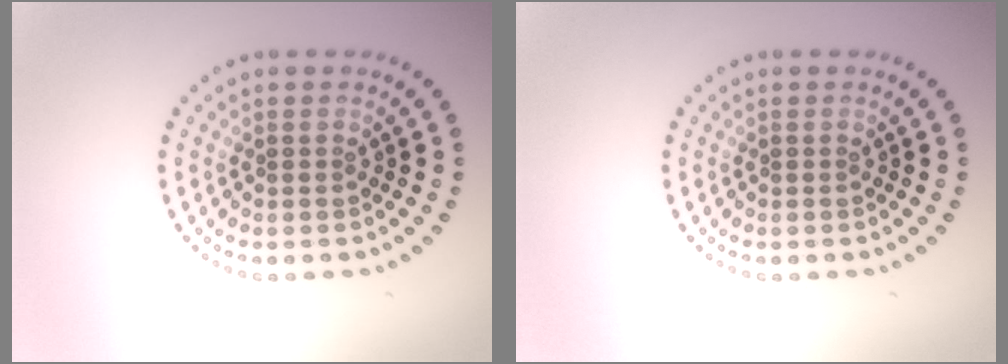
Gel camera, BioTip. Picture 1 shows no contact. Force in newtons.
{"total": 0.0}